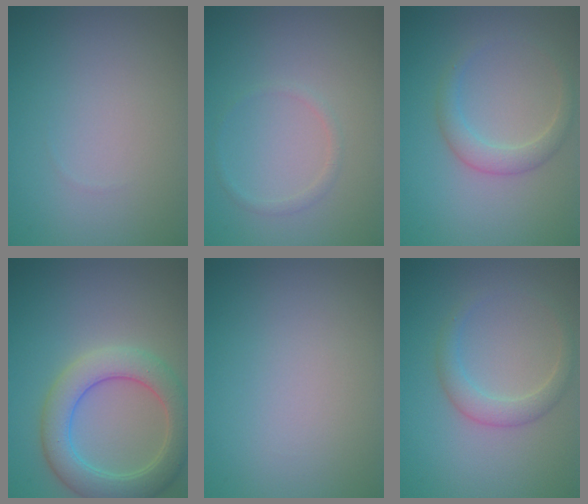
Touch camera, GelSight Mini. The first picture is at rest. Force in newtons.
{"total": 0.9, "press": 0.9, "slide": 0.1}
{"total": 2.2, "press": 2.2, "slide": 0.1}
{"total": 5.7, "press": 5.7, "slide": 0.6}
{"total": 0.0}
{"total": 2.2, "press": 2.2, "slide": 0.1}